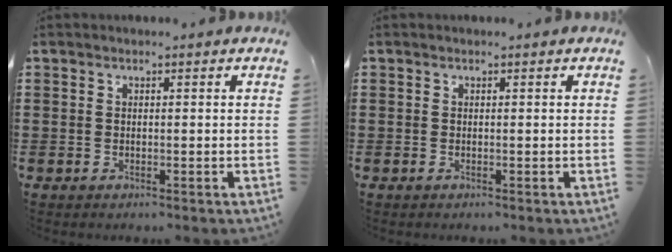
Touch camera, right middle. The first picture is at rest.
{"total": 0.0}